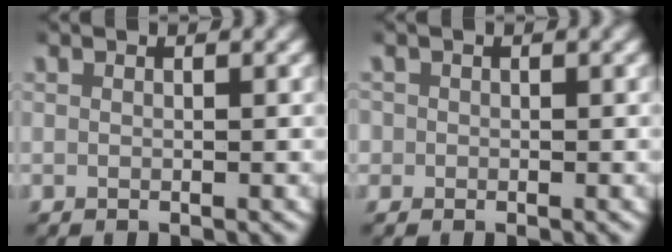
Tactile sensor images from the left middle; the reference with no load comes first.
{"total": 1.3, "force": [0.1, 1.2, 0.2], "torque": [-0.004, 0.000, -0.003]}